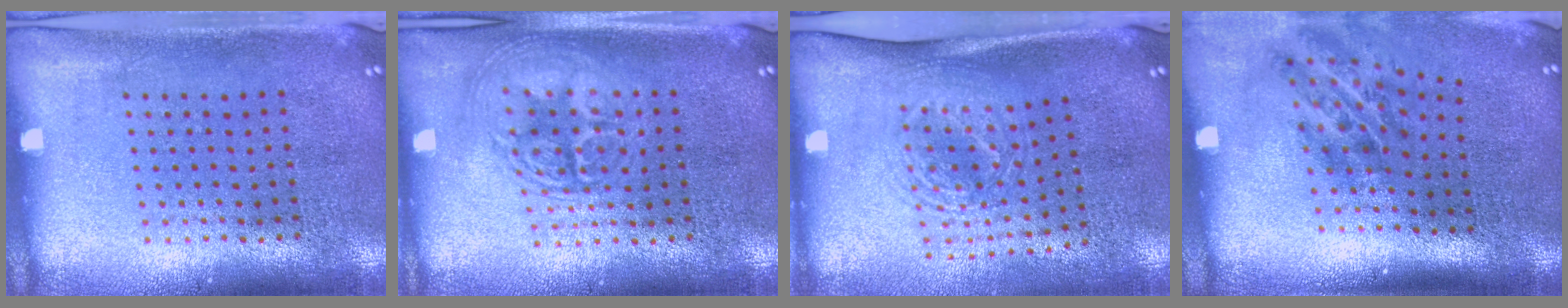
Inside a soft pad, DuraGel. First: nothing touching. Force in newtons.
{"total": 2.5, "press": 2.5, "slide": 0.4}
{"total": 1.6, "press": 1.3, "slide": 1.0}
{"total": 2.1, "press": 1.3, "slide": 1.6}